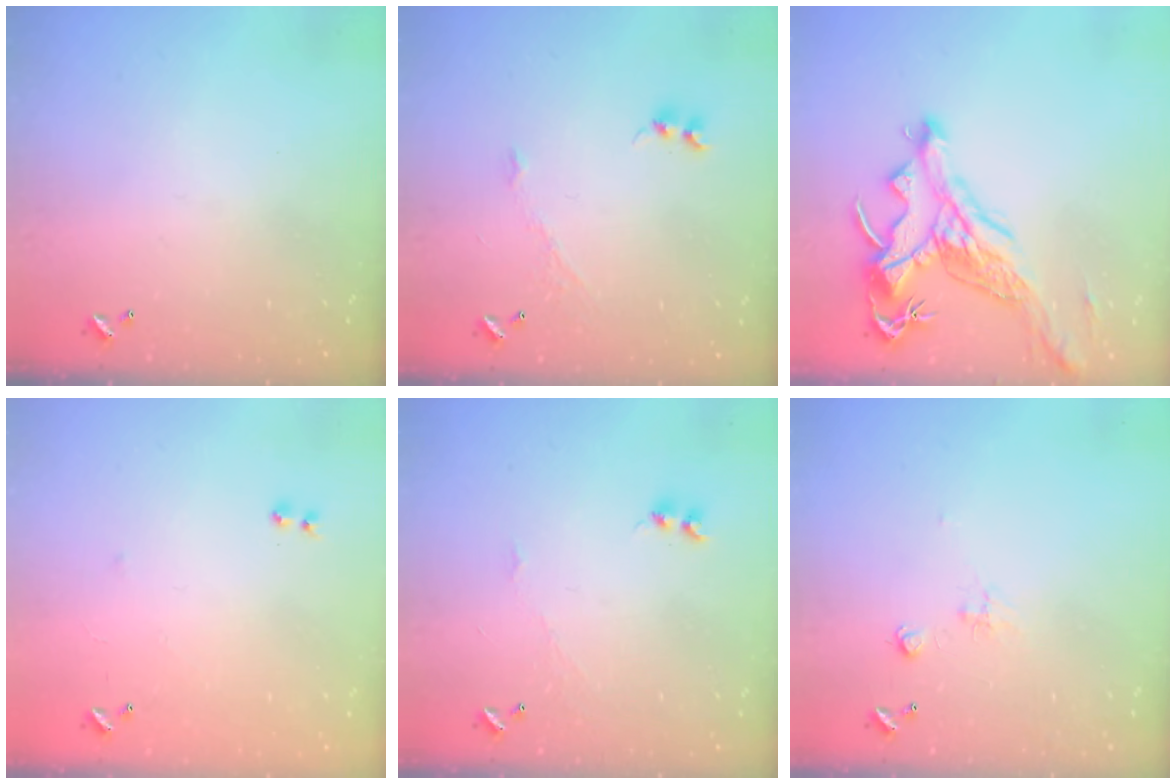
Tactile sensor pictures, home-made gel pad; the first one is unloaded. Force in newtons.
{"total": 2.9, "press": 2.8, "slide": 0.5}
{"total": 3.3, "press": 2.9, "slide": 1.6}
{"total": 7.1, "press": 7.1, "slide": 0.7}
{"total": 2.9, "press": 2.8, "slide": 0.5}
{"total": 0.5, "press": 0.0, "slide": 0.5}